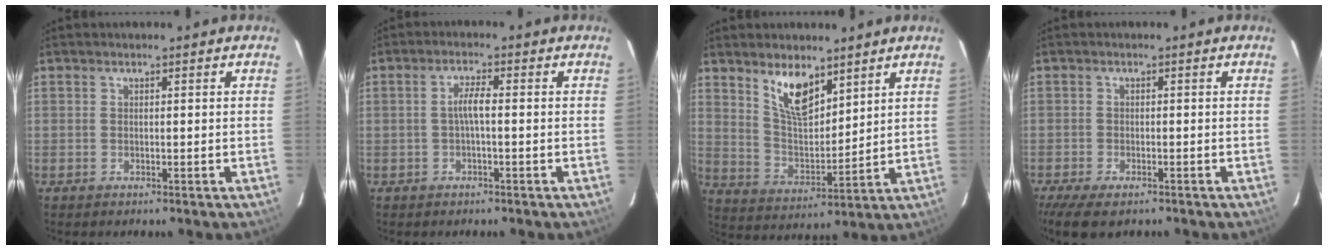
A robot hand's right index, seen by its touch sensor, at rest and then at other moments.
{"total": 2.7, "force": [-0.4, 0.2, 2.7], "torque": [-0.053, 0.006, -0.007]}
{"total": 9.9, "force": [6.5, 4.0, 6.3], "torque": [-0.112, 0.000, 0.132]}
{"total": 7.8, "force": [-5.7, 2.7, 4.5], "torque": [-0.111, -0.034, -0.099]}